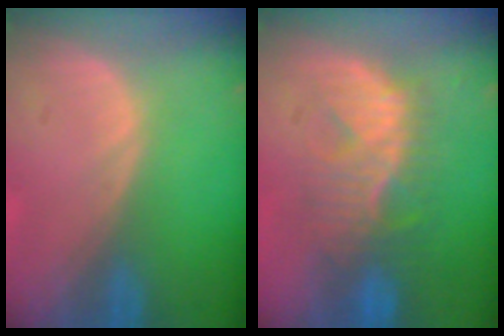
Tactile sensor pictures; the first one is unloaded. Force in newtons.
{"total": 8.7, "press": 8.5, "slide": 1.9}